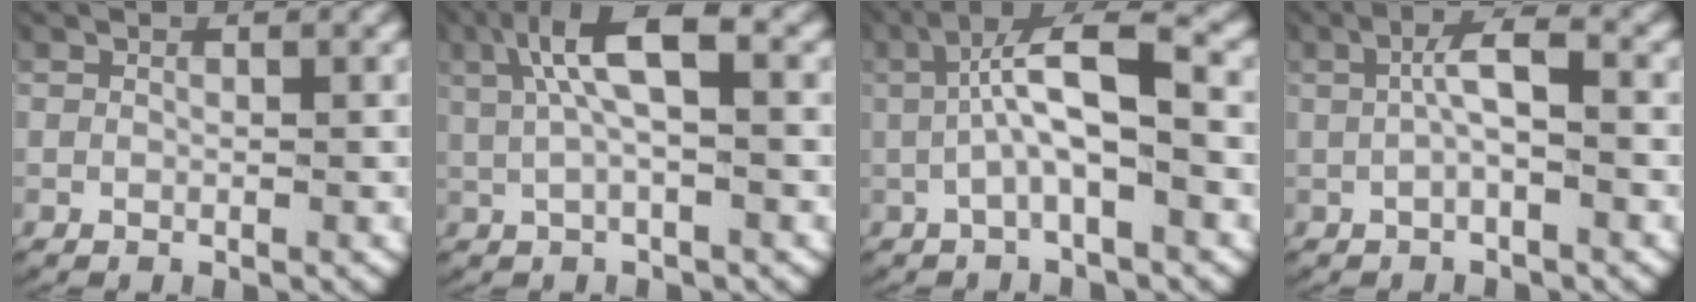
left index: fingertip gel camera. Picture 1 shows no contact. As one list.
[{"total": 6.3, "force": [1.9, 2.4, 5.5], "torque": [-0.100, 0.018, 0.028]}, {"total": 6.2, "force": [0.0, 2.3, 5.7], "torque": [-0.097, 0.006, -0.003]}, {"total": 3.2, "force": [0.1, 0.9, 3.1], "torque": [-0.050, 0.011, -0.003]}]